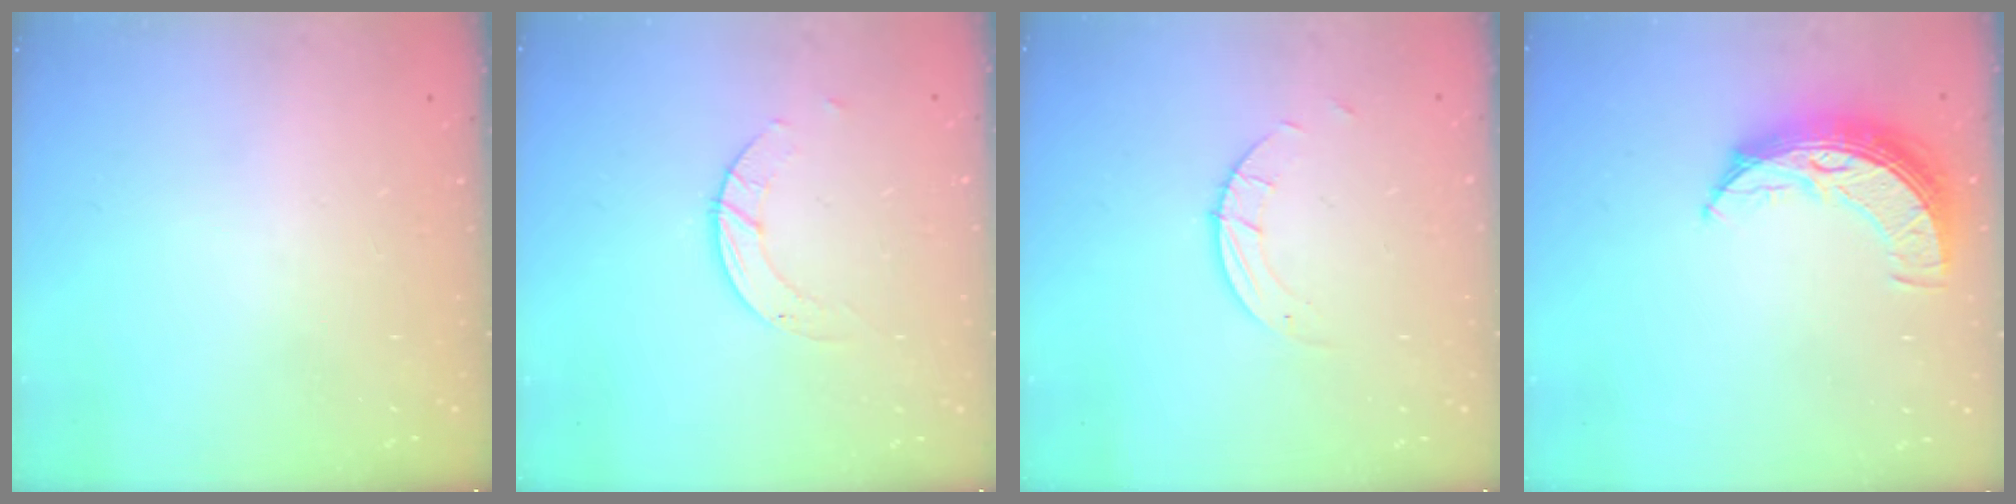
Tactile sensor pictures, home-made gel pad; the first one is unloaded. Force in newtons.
{"total": 2.8, "press": 2.8, "slide": 0.3}
{"total": 1.5, "press": 1.5, "slide": 0.1}
{"total": 9.4, "press": 9.4, "slide": 0.7}